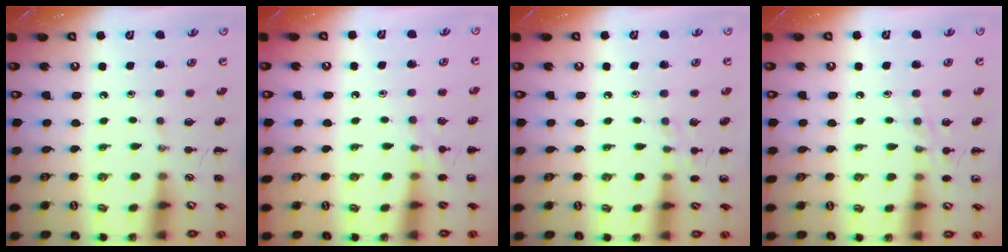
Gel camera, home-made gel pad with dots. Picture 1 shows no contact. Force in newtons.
{"total": 6.9, "press": 6.5, "slide": 2.2}
{"total": 5.6, "press": 5.4, "slide": 1.7}
{"total": 7.1, "press": 6.9, "slide": 1.7}